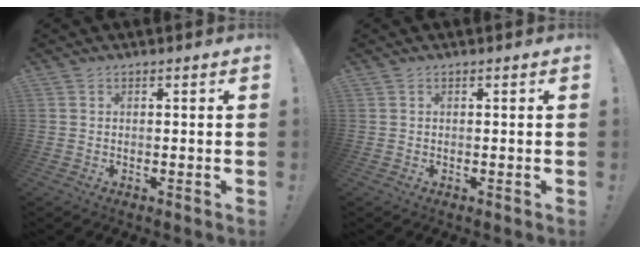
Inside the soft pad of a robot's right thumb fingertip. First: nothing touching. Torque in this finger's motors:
{"motor_torque": [0.00, 0.00, 0.00, 0.00, 0.00]}